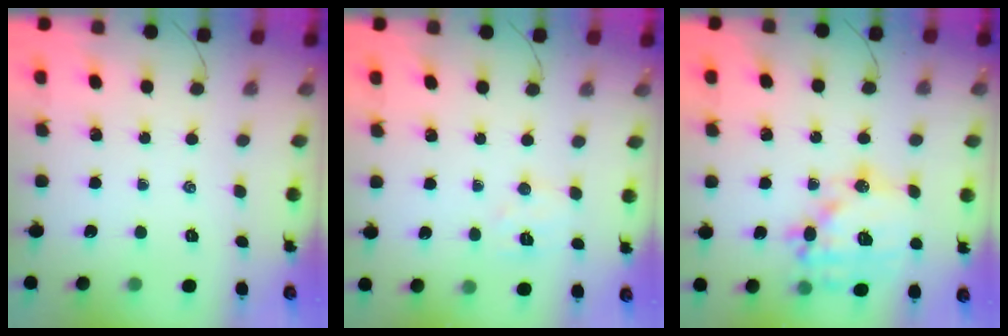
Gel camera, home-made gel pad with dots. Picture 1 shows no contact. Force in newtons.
{"total": 5.7, "press": 5.6, "slide": 1.1}
{"total": 18.1, "press": 17.9, "slide": 2.3}